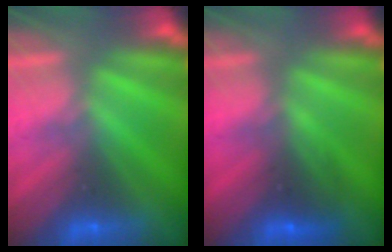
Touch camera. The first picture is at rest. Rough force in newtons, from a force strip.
{"total": 2.7}